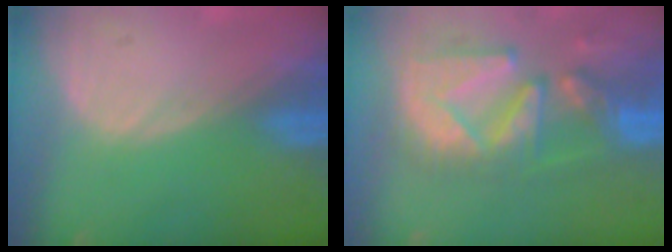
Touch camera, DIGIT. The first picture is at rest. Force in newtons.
{"total": 12.1, "press": 10.9, "slide": 5.2}